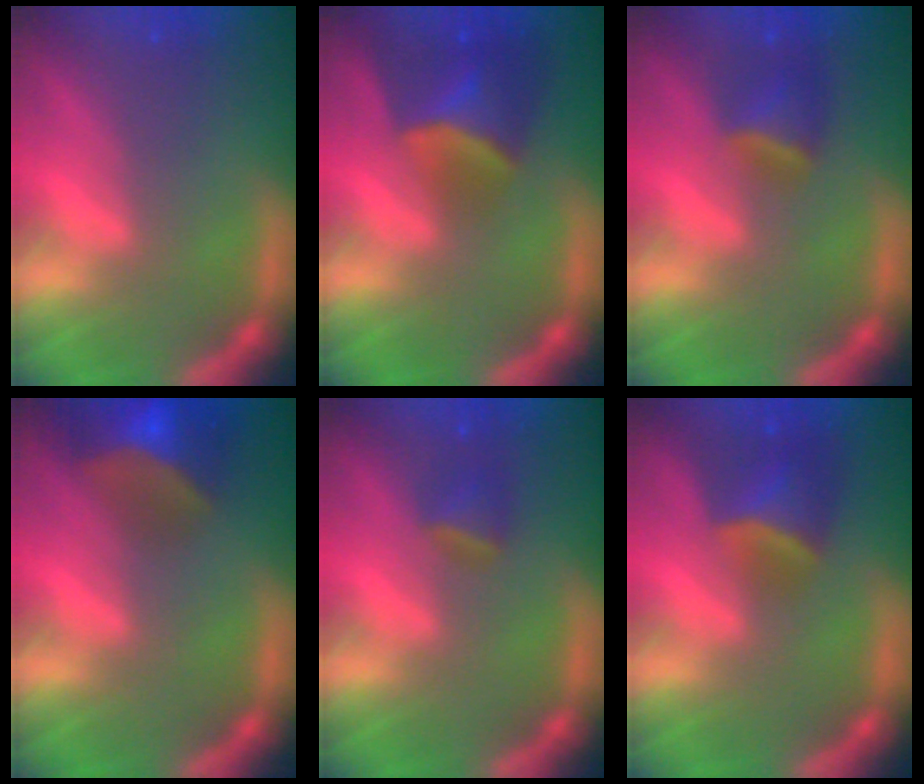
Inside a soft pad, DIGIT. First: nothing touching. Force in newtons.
{"total": 6.0}
{"total": 2.9}
{"total": 8.4}
{"total": 1.9}
{"total": 4.4}